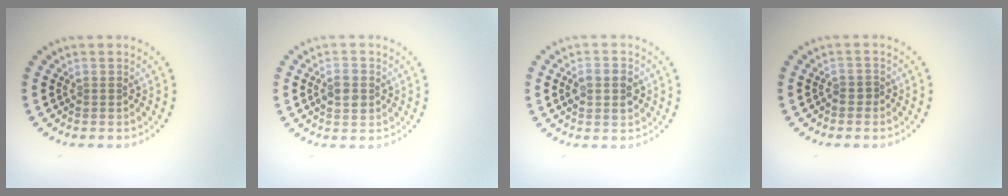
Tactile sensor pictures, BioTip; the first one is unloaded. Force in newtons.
{"total": 2.7, "press": 2.7, "slide": 0.2}
{"total": 2.7, "press": 2.7, "slide": 0.1}
{"total": 0.8, "press": 0.4, "slide": 0.7}